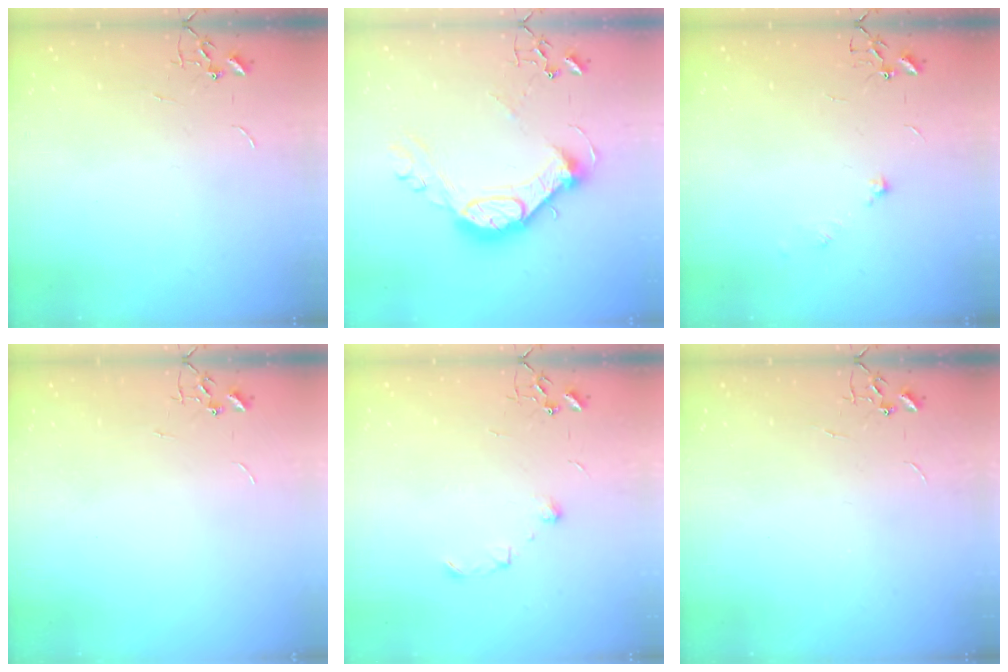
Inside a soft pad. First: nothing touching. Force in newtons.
{"total": 15.7, "press": 15.7, "slide": 1.3}
{"total": 6.6, "press": 6.4, "slide": 1.9}
{"total": 0.0}
{"total": 8.0, "press": 7.9, "slide": 0.7}
{"total": 0.0}